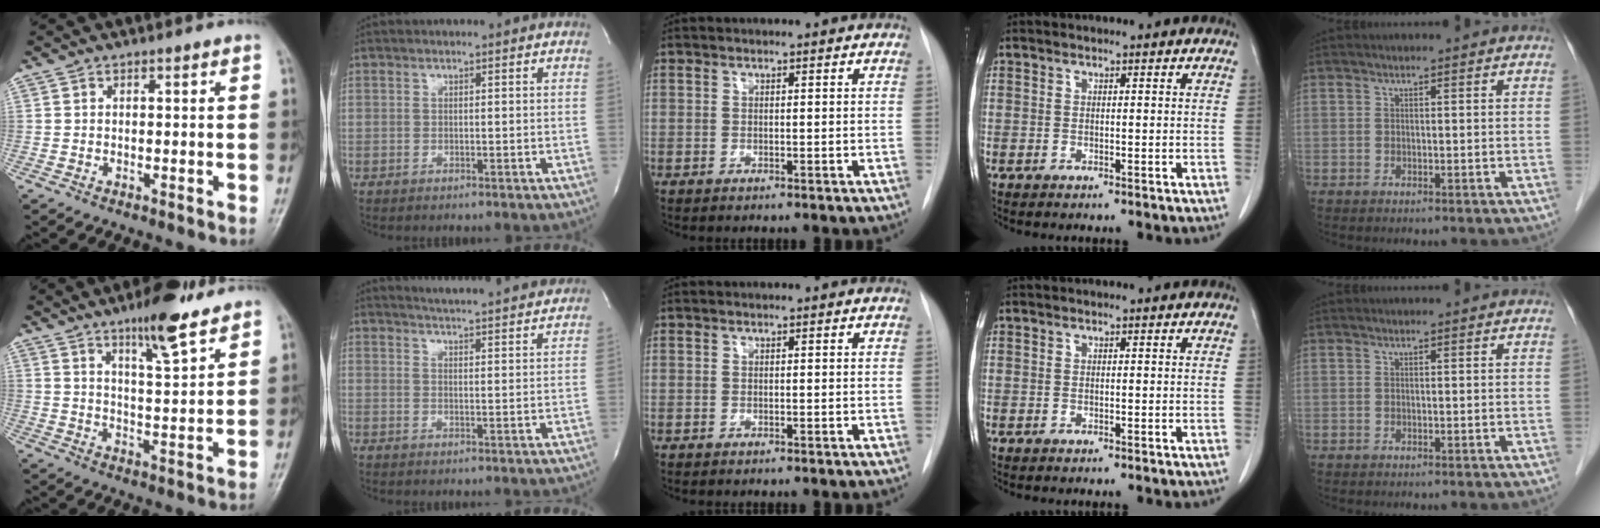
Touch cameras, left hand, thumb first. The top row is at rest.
{"thumb": {"total": 9.9, "force": [7.0, 2.3, 6.6], "torque": [-0.090, -0.047, 0.111]}, "index": {"total": 12.3, "force": [11.7, -0.1, 3.7], "torque": [-0.059, -0.010, 0.144]}}